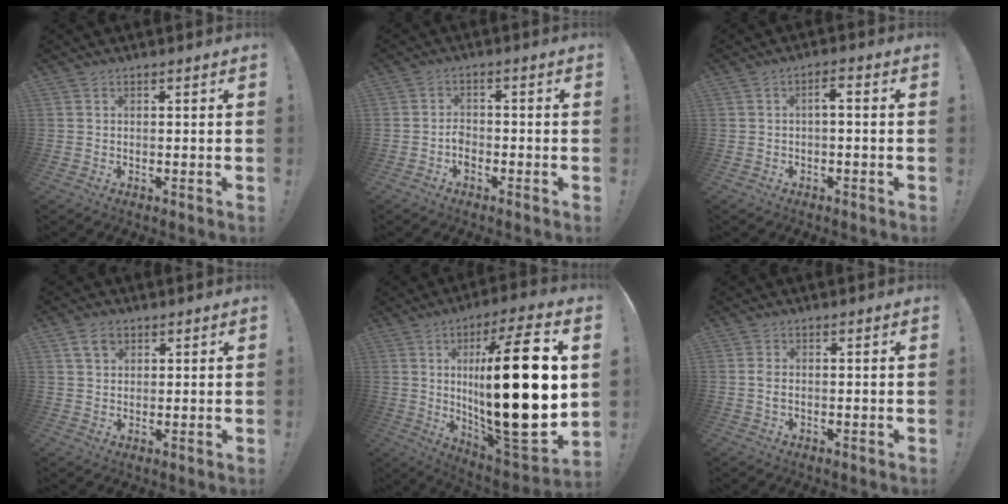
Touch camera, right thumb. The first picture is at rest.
{"total": 2.9, "force": [-1.8, 1.7, 1.6], "torque": [-0.031, 0.008, -0.030]}
{"total": 2.7, "force": [-1.2, 0.6, 2.4], "torque": [-0.049, 0.013, -0.022]}
{"total": 4.9, "force": [2.6, 3.4, 2.5], "torque": [-0.044, 0.000, 0.049]}
{"total": 30.9, "force": [3.2, 8.0, 29.7], "torque": [-0.507, -0.025, 0.047]}
{"total": 1.7, "force": [0.0, 0.7, 1.6], "torque": [-0.038, 0.008, 0.001]}